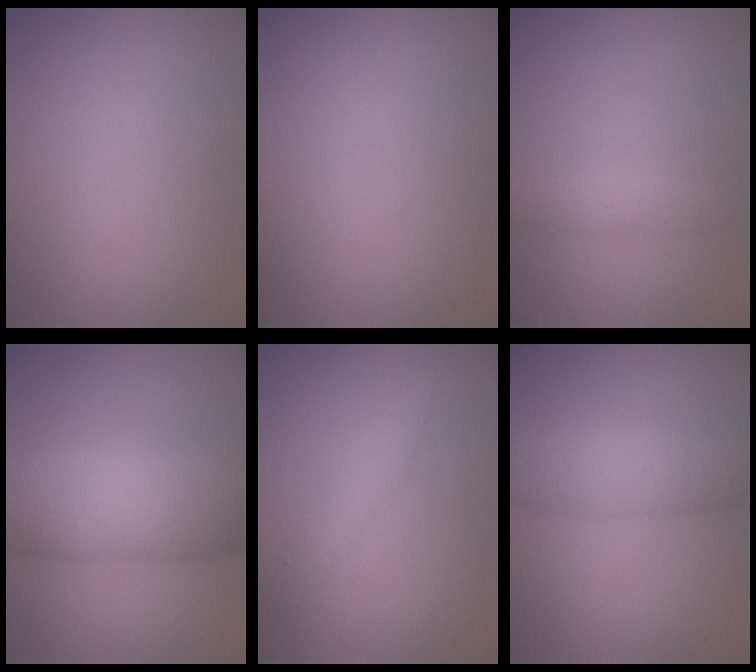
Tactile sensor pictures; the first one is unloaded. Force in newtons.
{"total": 0.0}
{"total": 1.4, "press": 1.4, "slide": 0.0}
{"total": 8.5, "press": 8.5, "slide": 0.1}
{"total": 1.8, "press": 1.8, "slide": 0.1}
{"total": 4.3, "press": 4.3, "slide": 0.1}